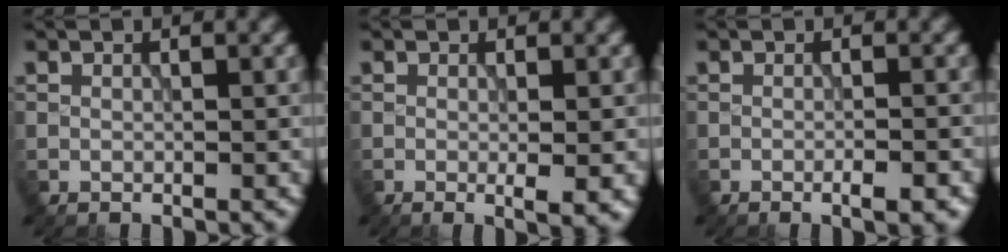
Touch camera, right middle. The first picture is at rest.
{"total": 2.1, "force": [-0.3, 0.3, 2.0], "torque": [-0.029, -0.006, -0.004]}
{"total": 2.3, "force": [-1.1, 0.5, 2.0], "torque": [-0.023, 0.006, -0.019]}